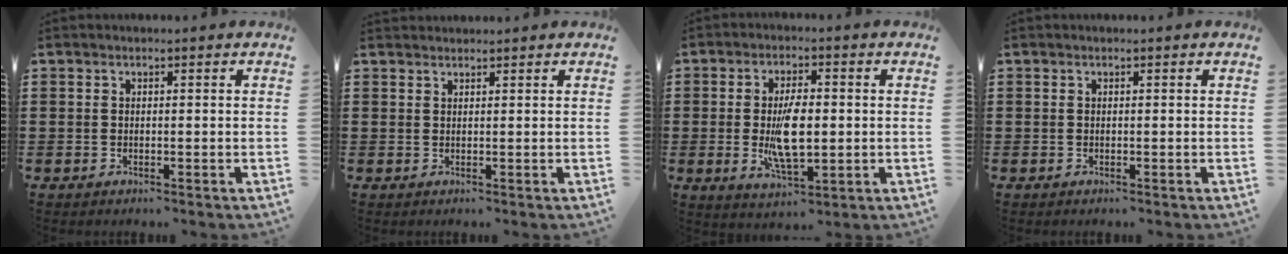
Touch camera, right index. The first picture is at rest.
{"total": 0.9, "force": [0.9, 0.2, -0.2], "torque": [0.002, 0.003, 0.018]}
{"total": 8.2, "force": [-0.5, 3.2, 7.5], "torque": [-0.146, -0.006, -0.014]}
{"total": 0.0}